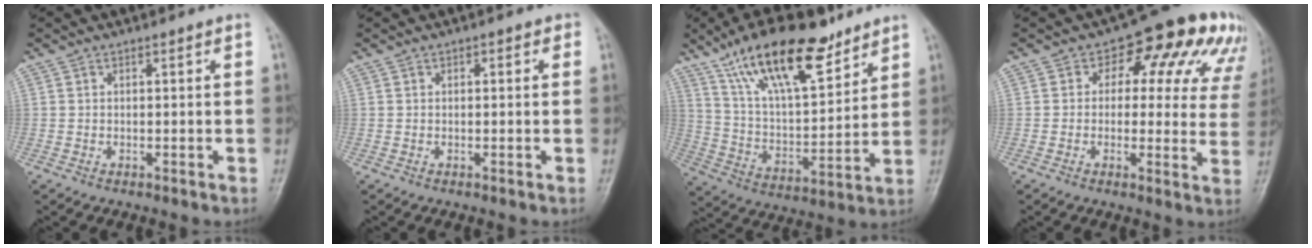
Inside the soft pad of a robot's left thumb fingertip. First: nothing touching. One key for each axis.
{"total": 1.5, "fx": 0.5, "fy": 0.9, "fz": 1.1, "tx": -0.007, "ty": 0.003, "tz": 0.002}
{"total": 20.4, "fx": 13.3, "fy": 7.7, "fz": 13.4, "tx": -0.203, "ty": -0.052, "tz": 0.241}
{"total": 15.7, "fx": 6.6, "fy": 9.3, "fz": 10.8, "tx": -0.070, "ty": 0.001, "tz": 0.060}